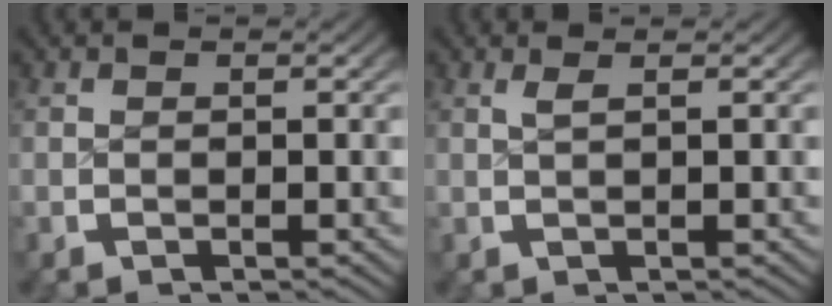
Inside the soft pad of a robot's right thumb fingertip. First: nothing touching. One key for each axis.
{"total": 0.9, "fx": 0.6, "fy": -0.1, "fz": 0.7, "tx": -0.013, "ty": 0.000, "tz": 0.015}